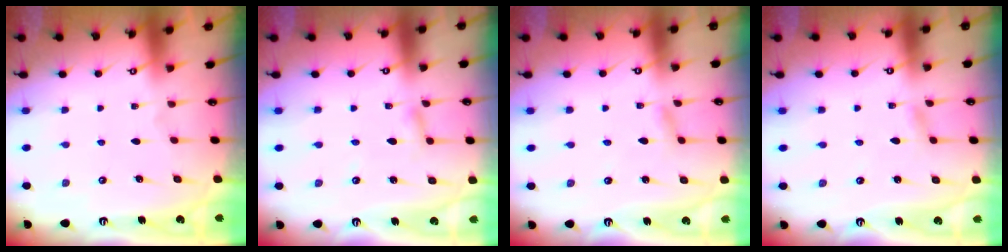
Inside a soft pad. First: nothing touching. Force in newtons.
{"total": 2.7, "press": 2.7, "slide": 0.3}
{"total": 1.6, "press": 1.6, "slide": 0.2}
{"total": 1.1, "press": 1.1, "slide": 0.1}